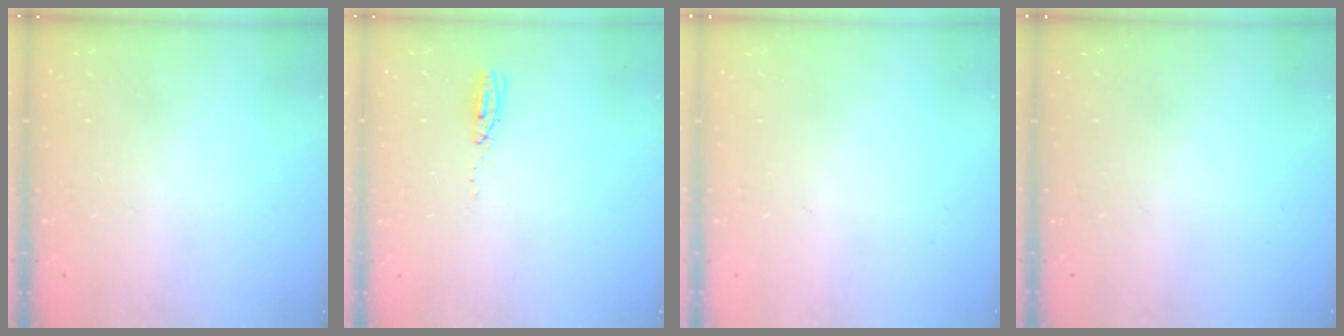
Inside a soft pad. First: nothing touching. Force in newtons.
{"total": 3.6, "press": 3.3, "slide": 1.5}
{"total": 0.0}
{"total": 0.0}